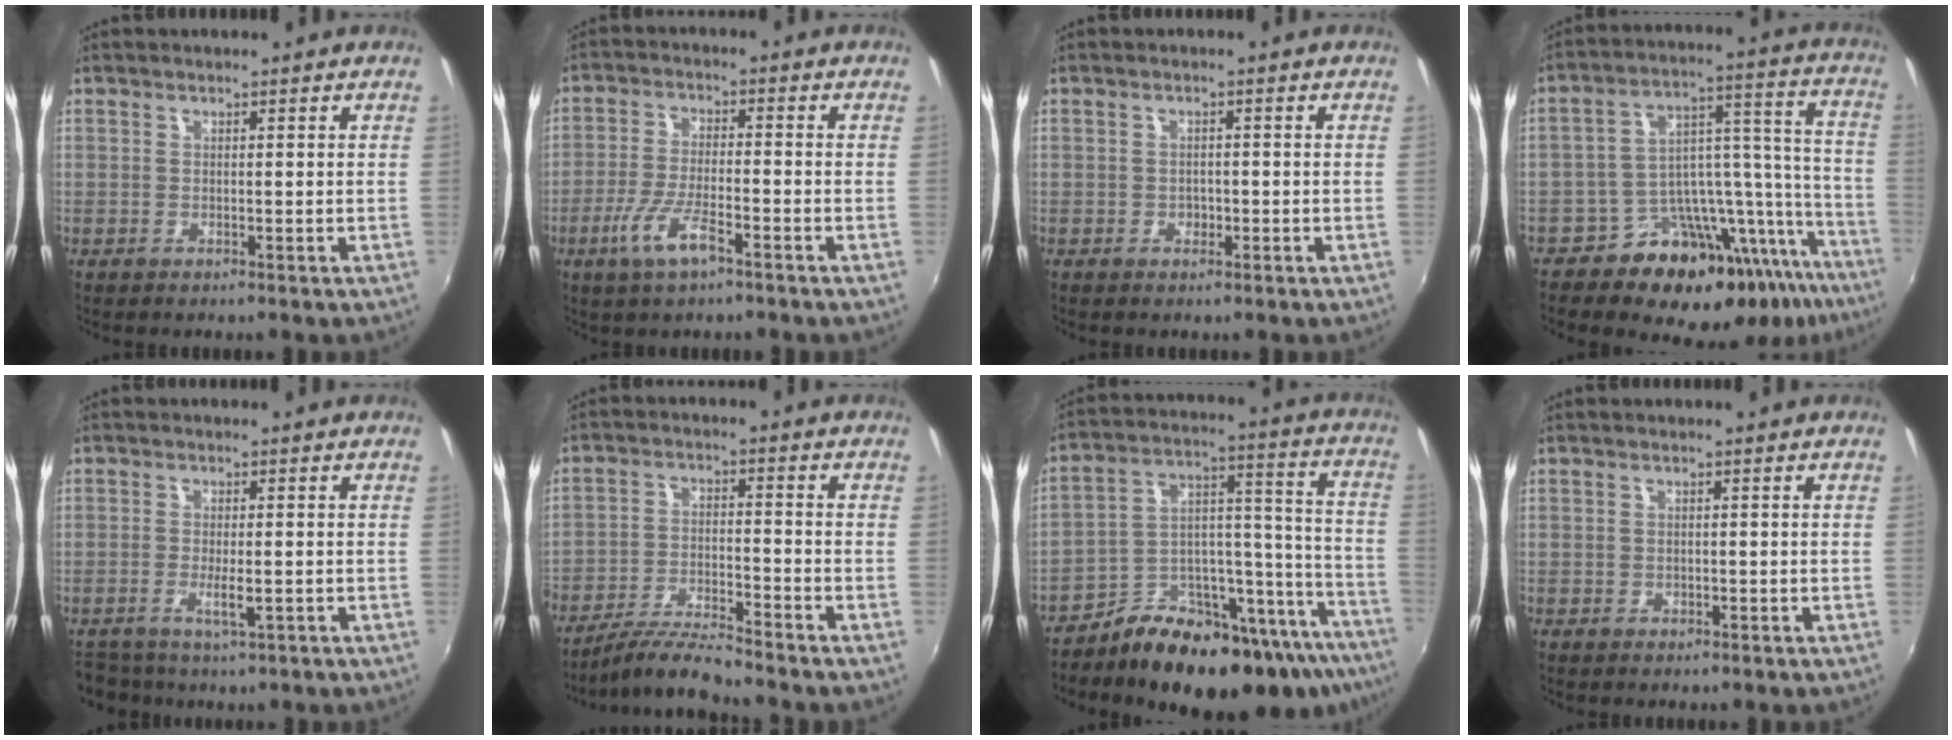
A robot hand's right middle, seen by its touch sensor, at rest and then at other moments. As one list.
[{"total": 7.8, "force": [-4.4, 2.0, 6.2], "torque": [-0.133, -0.008, -0.081]}, {"total": 1.8, "force": [-0.8, 1.5, 0.5], "torque": [-0.009, 0.000, -0.009]}, {"total": 22.6, "force": [-17.2, 9.9, 10.8], "torque": [-0.129, 0.037, -0.250]}, {"total": 4.9, "force": [-2.5, 2.0, 3.7], "torque": [-0.080, -0.006, -0.040]}, {"total": 8.9, "force": [-8.2, -0.1, 3.4], "torque": [-0.077, -0.004, -0.155]}, {"total": 26.1, "force": [-18.6, 10.2, 15.2], "torque": [-0.203, 0.028, -0.267]}, {"total": 1.1, "force": [-0.6, 0.8, 0.3], "torque": [-0.006, -0.001, -0.007]}]